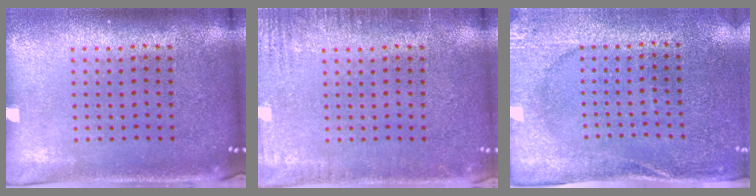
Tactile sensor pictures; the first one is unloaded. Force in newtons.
{"total": 2.3, "press": 2.2, "slide": 0.4}
{"total": 2.6, "press": 2.4, "slide": 0.9}